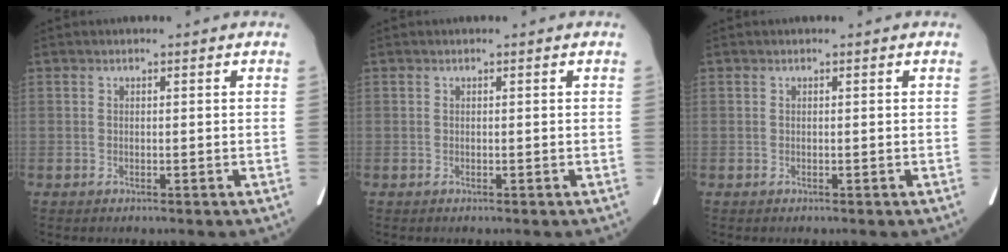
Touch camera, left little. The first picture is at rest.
{"total": 0.0}
{"total": 0.0}